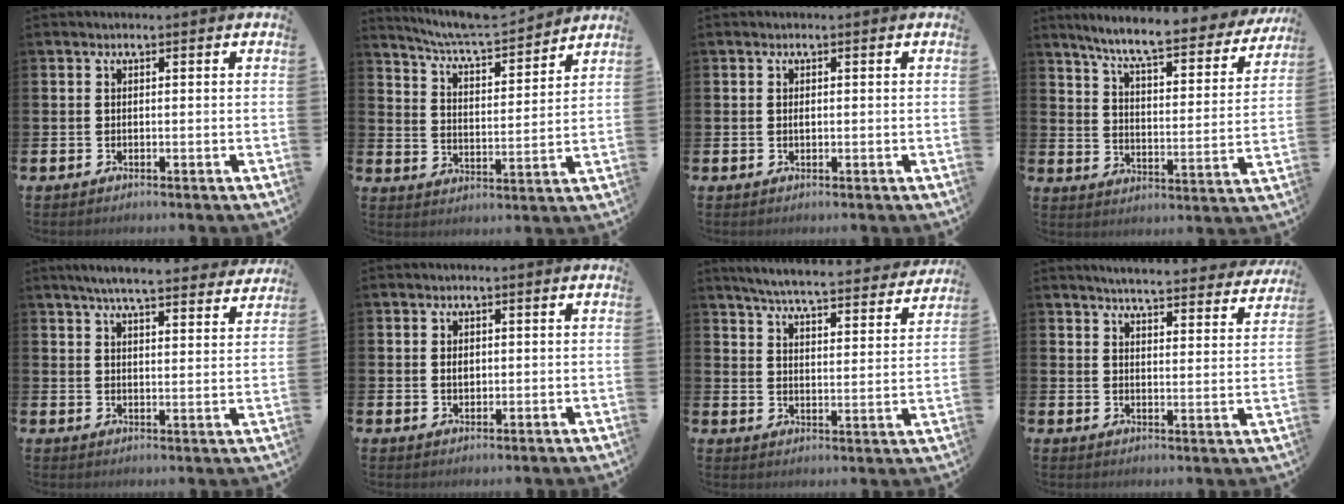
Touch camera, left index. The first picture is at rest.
{"total": 7.0, "force": [6.8, 0.3, 1.6], "torque": [-0.062, -0.051, 0.117]}
{"total": 0.5, "force": [0.1, 0.2, 0.5], "torque": [-0.015, 0.002, 0.003]}
{"total": 7.8, "force": [7.0, 0.8, 3.4], "torque": [-0.087, -0.051, 0.114]}
{"total": 6.1, "force": [5.8, 0.4, 1.8], "torque": [-0.037, -0.034, 0.100]}
{"total": 1.4, "force": [0.3, 1.0, 0.9], "torque": [-0.009, 0.002, 0.002]}
{"total": 6.0, "force": [5.7, 0.4, 1.7], "torque": [-0.046, -0.046, 0.093]}
{"total": 5.0, "force": [4.9, 0.2, 0.9], "torque": [-0.019, -0.039, 0.081]}